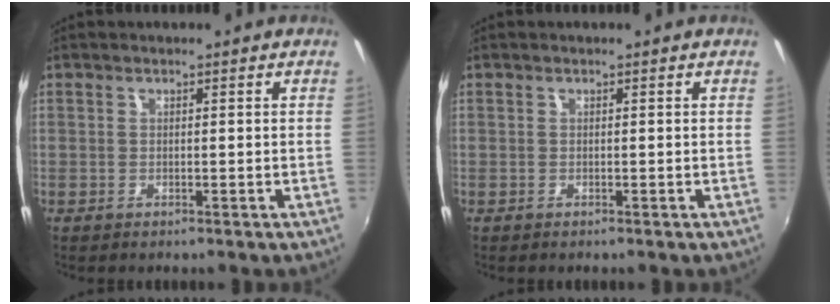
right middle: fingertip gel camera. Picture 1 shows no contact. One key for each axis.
{"total": 0.0}